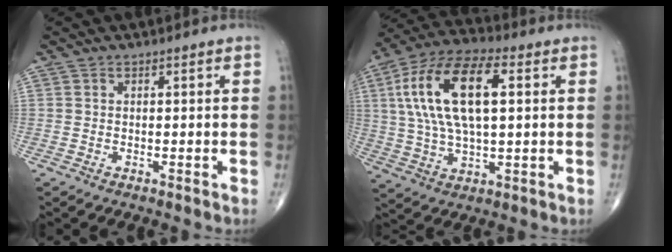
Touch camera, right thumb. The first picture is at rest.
{"total": 18.8, "force": [3.9, 8.5, 16.3], "torque": [-0.319, 0.019, 0.066]}